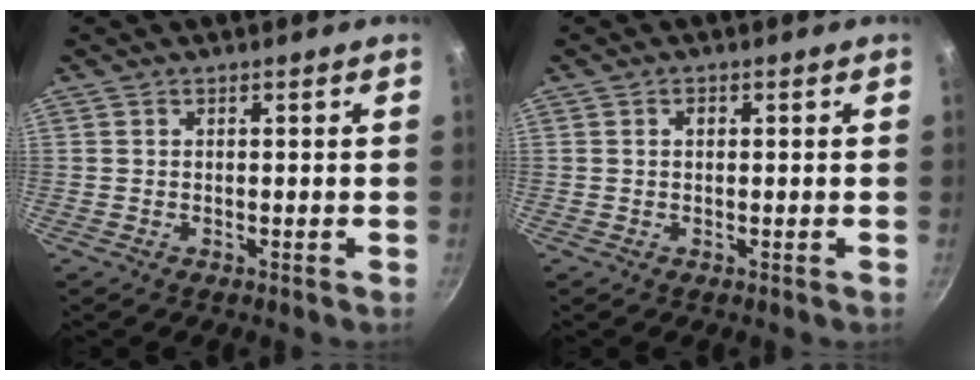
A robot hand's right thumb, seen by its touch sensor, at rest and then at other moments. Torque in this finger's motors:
{"motor_torque": [-0.41, 0.54, 0.49, -0.33, -0.02]}